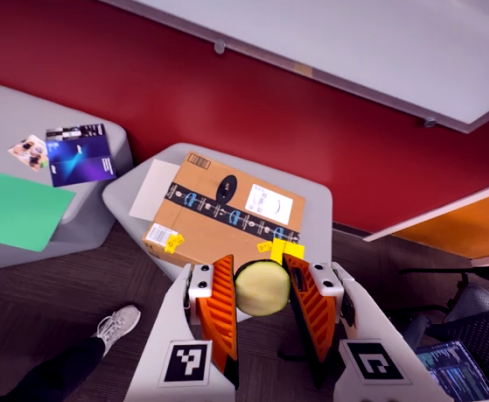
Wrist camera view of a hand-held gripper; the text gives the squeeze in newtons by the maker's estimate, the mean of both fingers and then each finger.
{"total": 10.0, "left": 10.4, "right": 9.6}